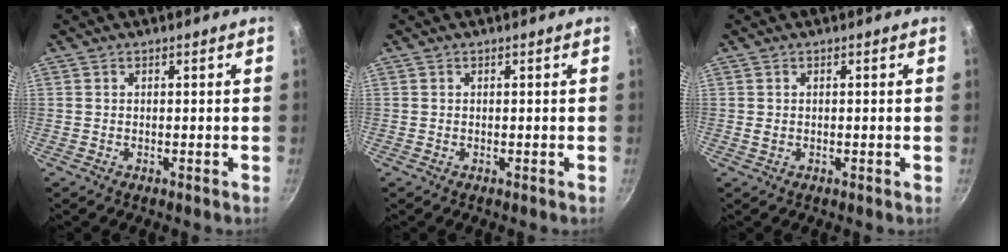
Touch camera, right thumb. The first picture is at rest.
{"total": 0.0}
{"total": 0.5, "force": [0.0, 0.3, 0.4], "torque": [-0.009, 0.002, 0.003]}